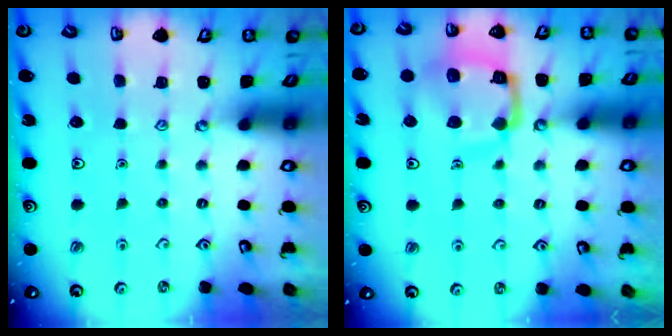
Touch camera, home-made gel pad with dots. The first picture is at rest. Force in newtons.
{"total": 15.5, "press": 15.4, "slide": 1.6}